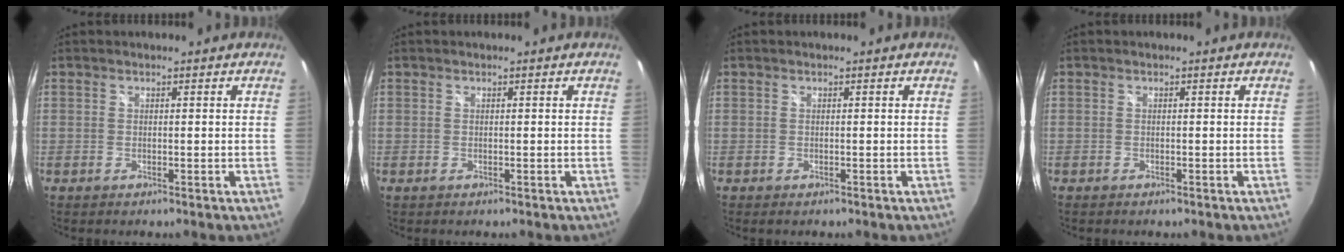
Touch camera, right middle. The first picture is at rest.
{"total": 0.0}
{"total": 0.6, "force": [0.0, -0.6, -0.1], "torque": [0.002, -0.005, -0.004]}
{"total": 0.6, "force": [-0.3, -0.4, 0.0], "torque": [-0.001, -0.004, -0.009]}